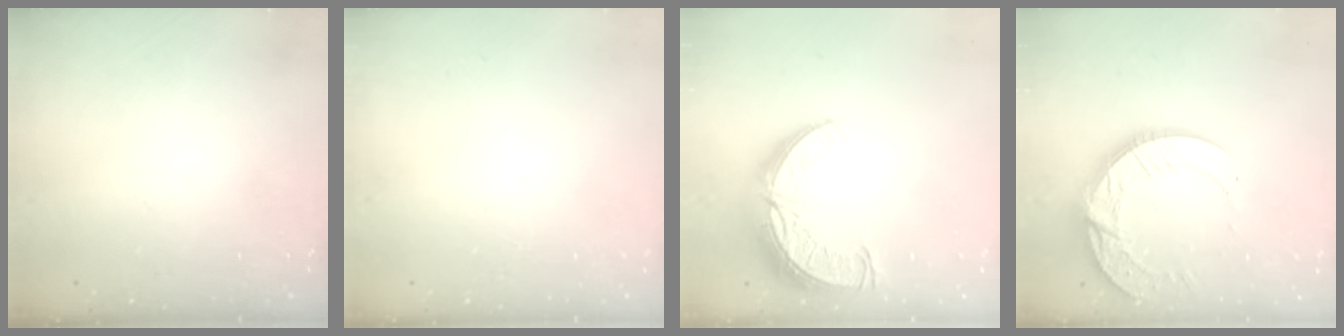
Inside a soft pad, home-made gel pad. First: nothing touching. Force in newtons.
{"total": 0.0}
{"total": 13.4, "press": 13.4, "slide": 1.0}
{"total": 17.2, "press": 17.1, "slide": 1.6}